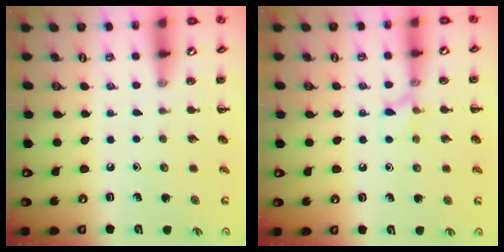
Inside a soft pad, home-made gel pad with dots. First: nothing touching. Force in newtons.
{"total": 6.6, "press": 6.5, "slide": 1.1}